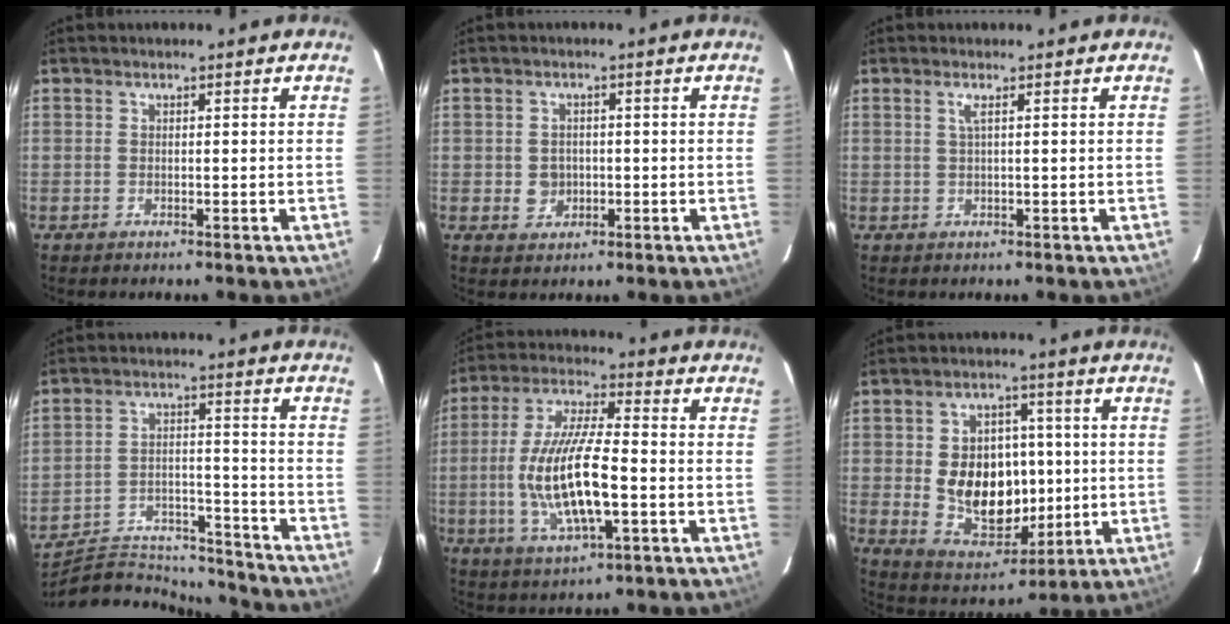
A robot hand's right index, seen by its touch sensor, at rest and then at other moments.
{"total": 3.4, "force": [-0.4, 3.2, 1.1], "torque": [-0.023, 0.006, 0.001]}
{"total": 1.2, "force": [0.4, -0.4, 1.1], "torque": [-0.020, 0.001, 0.005]}
{"total": 18.8, "force": [-17.9, 4.5, 3.6], "torque": [-0.080, 0.027, -0.259]}
{"total": 15.5, "force": [-3.0, 4.5, 14.6], "torque": [-0.296, -0.008, -0.049]}
{"total": 14.6, "force": [-0.5, 10.9, 9.7], "torque": [-0.192, 0.000, 0.018]}